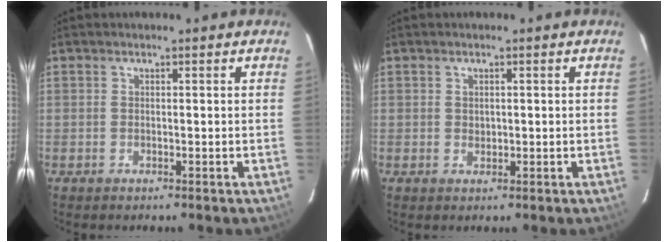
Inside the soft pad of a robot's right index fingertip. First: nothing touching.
{"total": 1.0, "force": [0.2, 1.0, 0.3], "torque": [0.000, 0.001, 0.006]}